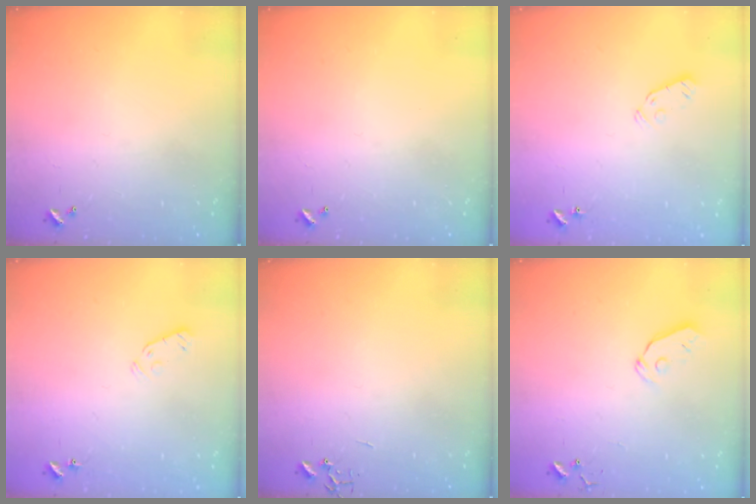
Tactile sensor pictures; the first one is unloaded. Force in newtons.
{"total": 0.0}
{"total": 3.8, "press": 3.7, "slide": 0.8}
{"total": 3.8, "press": 3.7, "slide": 0.7}
{"total": 0.0}
{"total": 5.6, "press": 5.6, "slide": 0.7}